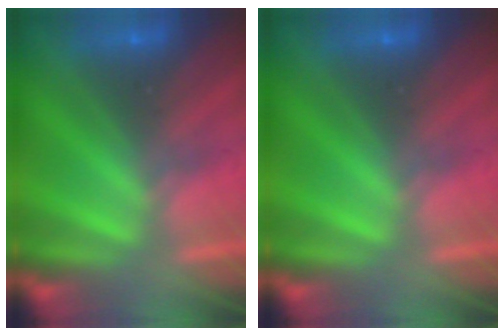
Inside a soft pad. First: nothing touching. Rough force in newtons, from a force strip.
{"total": 0.0}